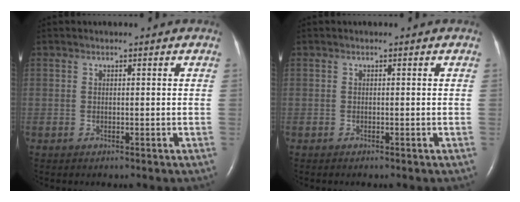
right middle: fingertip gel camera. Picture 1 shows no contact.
{"total": 0.0}